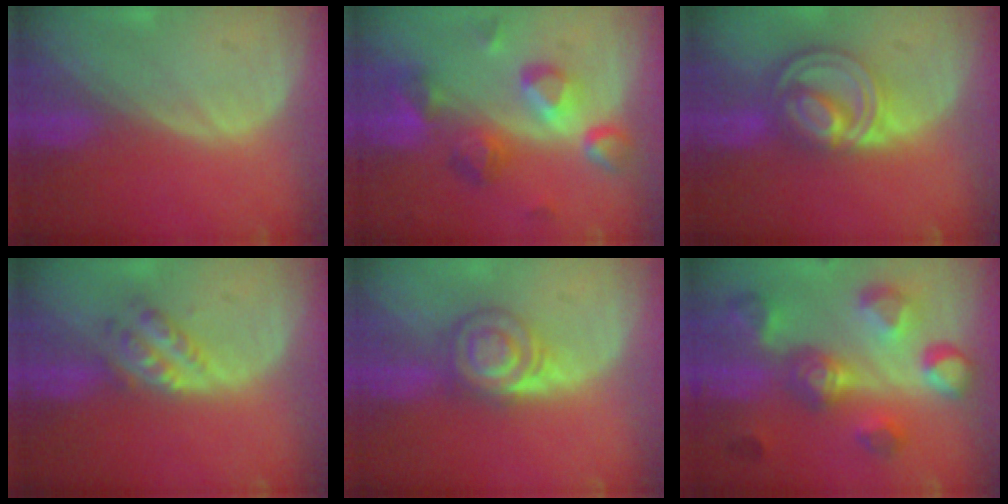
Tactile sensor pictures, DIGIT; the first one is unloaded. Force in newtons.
{"total": 9.4, "press": 8.1, "slide": 4.7}
{"total": 8.6, "press": 7.2, "slide": 4.7}
{"total": 4.6, "press": 4.1, "slide": 2.2}
{"total": 6.0, "press": 5.5, "slide": 2.2}
{"total": 10.1, "press": 9.8, "slide": 2.4}